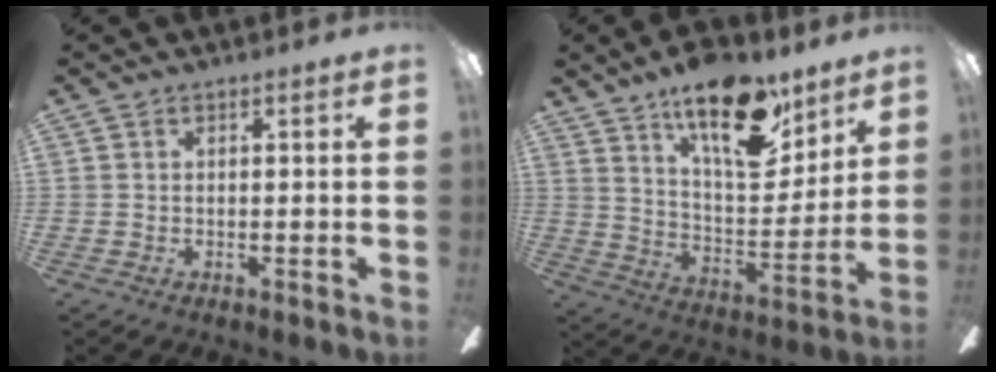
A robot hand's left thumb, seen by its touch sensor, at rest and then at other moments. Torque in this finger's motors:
{"motor_torque": [1.71, 1.72, 1.42, -1.35, 0.08]}